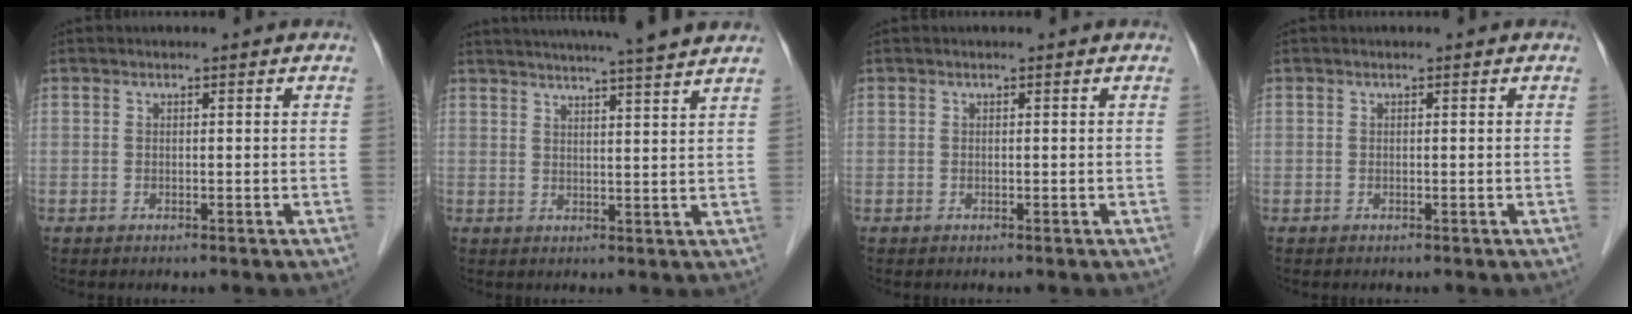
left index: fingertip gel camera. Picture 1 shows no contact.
{"total": 15.2, "force": [13.6, -0.7, 6.7], "torque": [-0.113, 0.000, 0.172]}
{"total": 0.0}
{"total": 0.0}